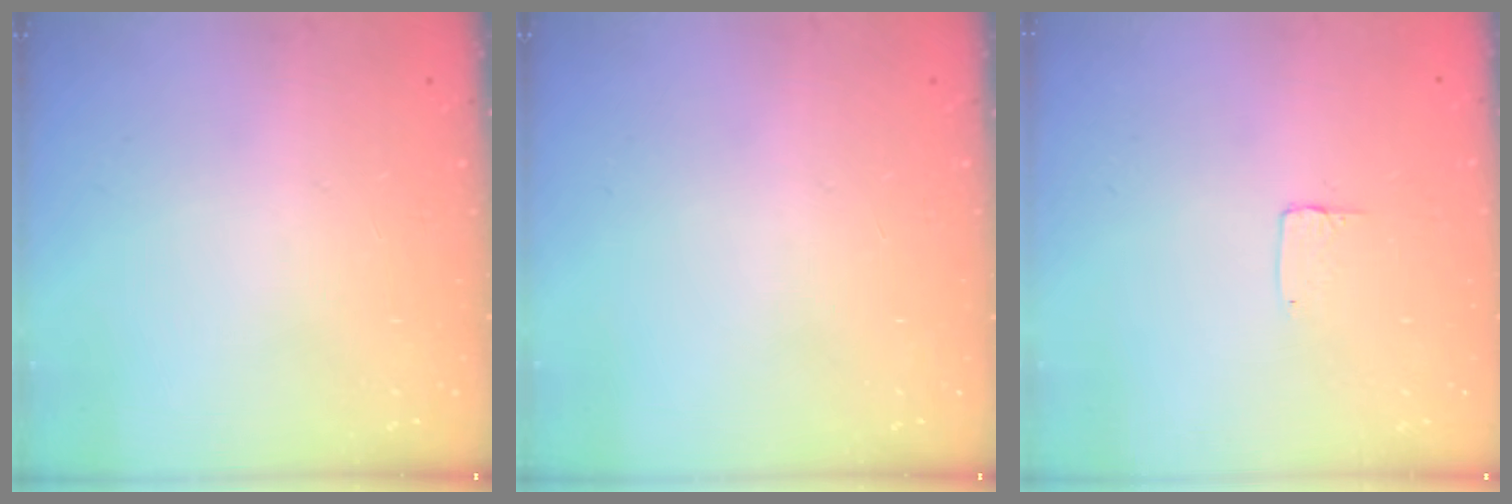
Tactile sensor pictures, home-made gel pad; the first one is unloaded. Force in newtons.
{"total": 0.0}
{"total": 3.7, "press": 3.6, "slide": 0.3}